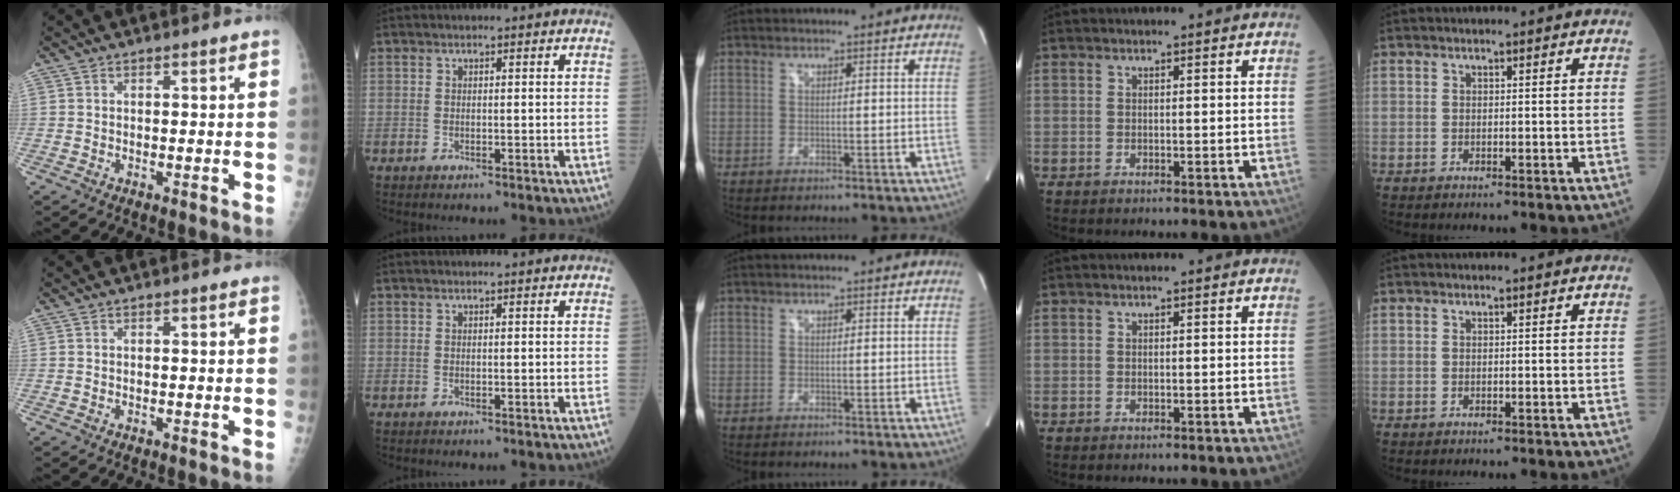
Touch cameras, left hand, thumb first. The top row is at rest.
{}